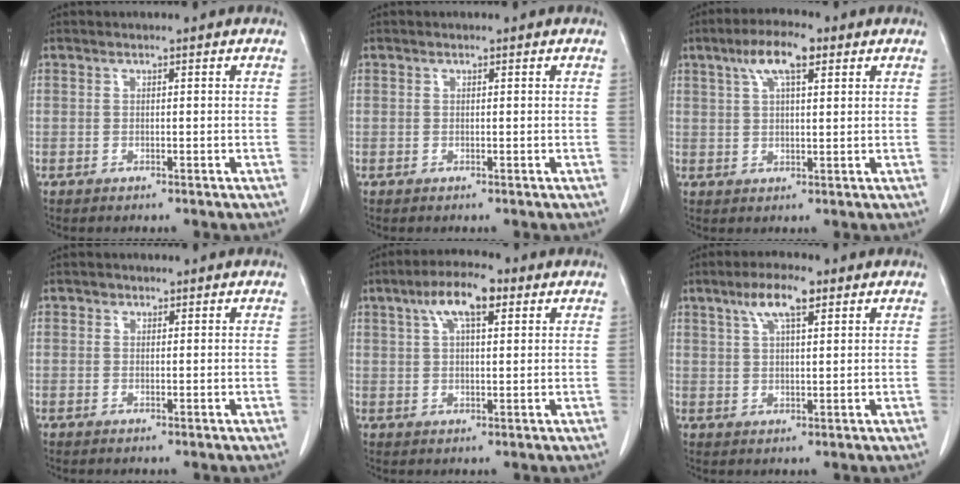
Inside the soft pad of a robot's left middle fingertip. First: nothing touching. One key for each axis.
{"total": 0.0}
{"total": 6.7, "fx": 3.5, "fy": 1.7, "fz": 5.4, "tx": -0.107, "ty": 0.016, "tz": 0.061}
{"total": 0.9, "fx": 0.5, "fy": 0.7, "fz": 0.2, "tx": 0.002, "ty": -0.001, "tz": 0.004}
{"total": 7.5, "fx": 3.7, "fy": 2.2, "fz": 6.1, "tx": -0.117, "ty": 0.020, "tz": 0.062}
{"total": 6.2, "fx": 3.5, "fy": 1.4, "fz": 4.9, "tx": -0.098, "ty": 0.011, "tz": 0.063}